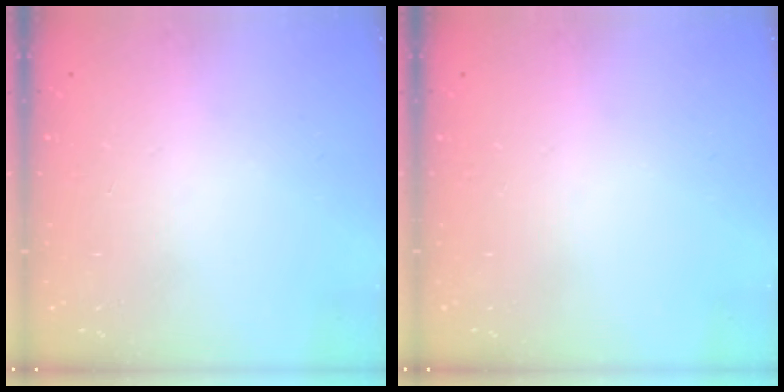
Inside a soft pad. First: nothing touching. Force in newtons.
{"total": 0.0}